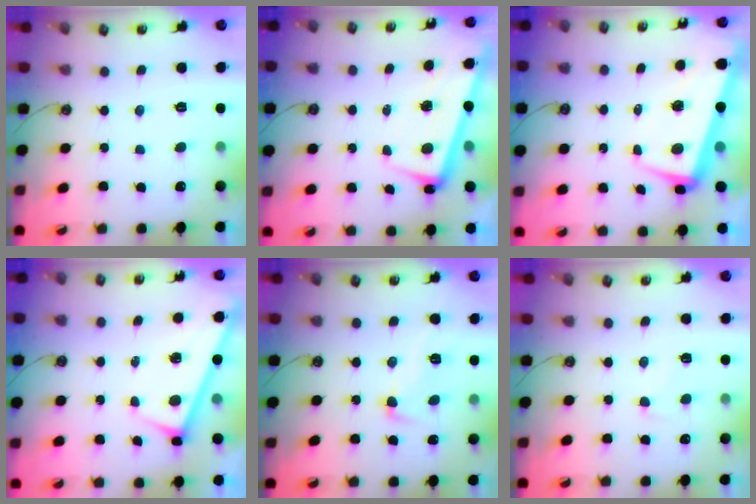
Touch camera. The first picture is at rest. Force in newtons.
{"total": 2.6, "press": 2.5, "slide": 0.9}
{"total": 2.1, "press": 0.4, "slide": 2.1}
{"total": 3.4, "press": 3.4, "slide": 0.4}
{"total": 2.9, "press": 2.9, "slide": 0.4}
{"total": 0.8, "press": 0.1, "slide": 0.8}